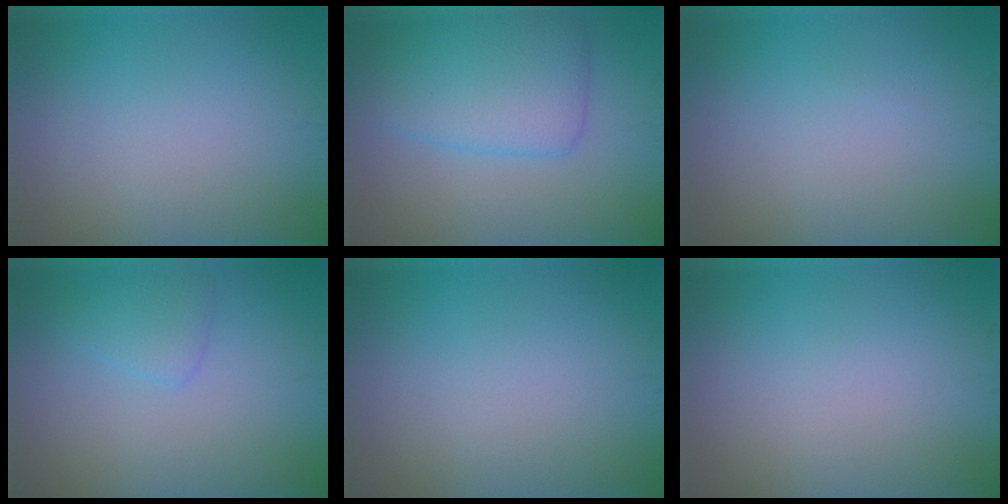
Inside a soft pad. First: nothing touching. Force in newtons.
{"total": 5.4, "press": 5.4, "slide": 0.2}
{"total": 0.0}
{"total": 1.8, "press": 1.8, "slide": 0.2}
{"total": 0.0}
{"total": 0.0}